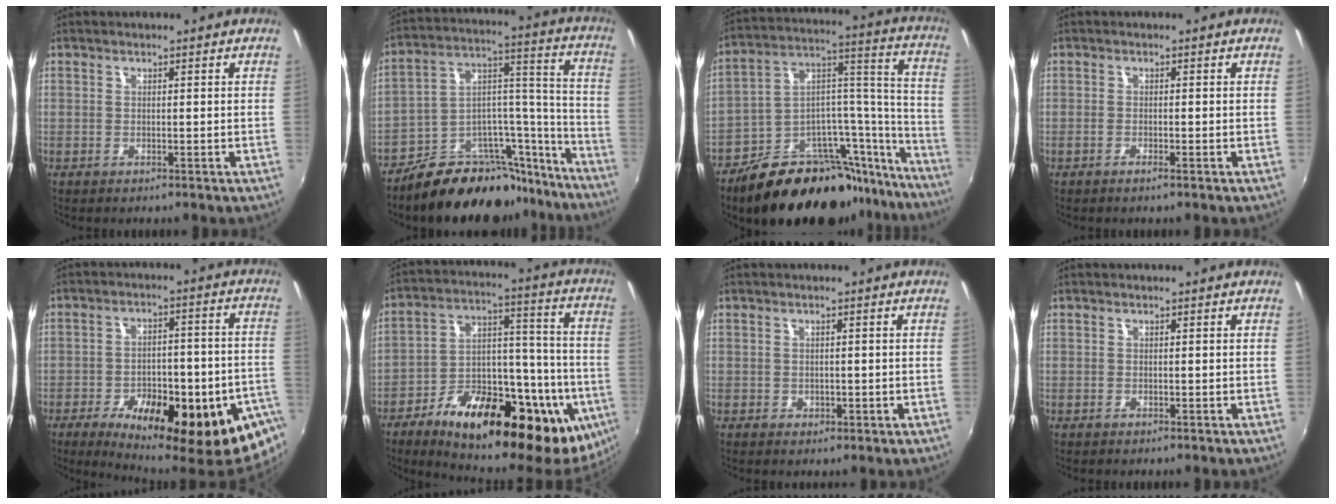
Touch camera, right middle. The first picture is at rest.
{"total": 22.0, "force": [-18.2, 9.1, 8.3], "torque": [-0.110, 0.066, -0.267]}
{"total": 27.8, "force": [-21.2, 11.4, 13.9], "torque": [-0.169, 0.063, -0.308]}
{"total": 1.3, "force": [-1.0, 0.0, 0.9], "torque": [-0.020, -0.004, -0.019]}
{"total": 27.5, "force": [-14.7, 10.4, 20.8], "torque": [-0.297, -0.031, -0.185]}
{"total": 31.6, "force": [-15.1, 13.7, 24.2], "torque": [-0.340, 0.013, -0.217]}
{"total": 1.4, "force": [-0.3, 1.2, 0.7], "torque": [-0.008, -0.004, -0.006]}
{"total": 0.0}